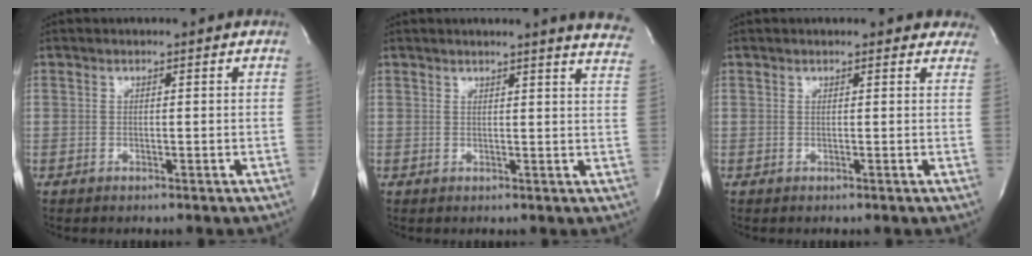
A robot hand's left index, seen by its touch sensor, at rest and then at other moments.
{"total": 9.7, "force": [8.9, -0.4, 4.0], "torque": [-0.040, -0.050, 0.072]}
{"total": 5.4, "force": [4.7, 1.6, 2.0], "torque": [-0.014, 0.001, 0.037]}